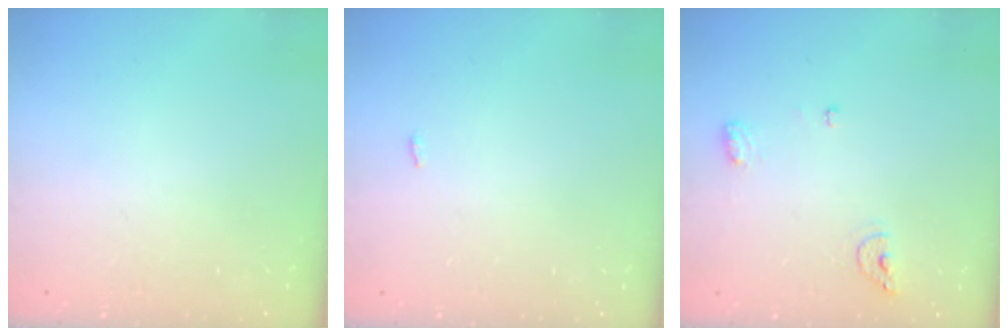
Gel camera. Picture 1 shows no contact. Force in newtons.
{"total": 6.7, "press": 1.4, "slide": 6.6}
{"total": 6.6, "press": 6.5, "slide": 1.0}